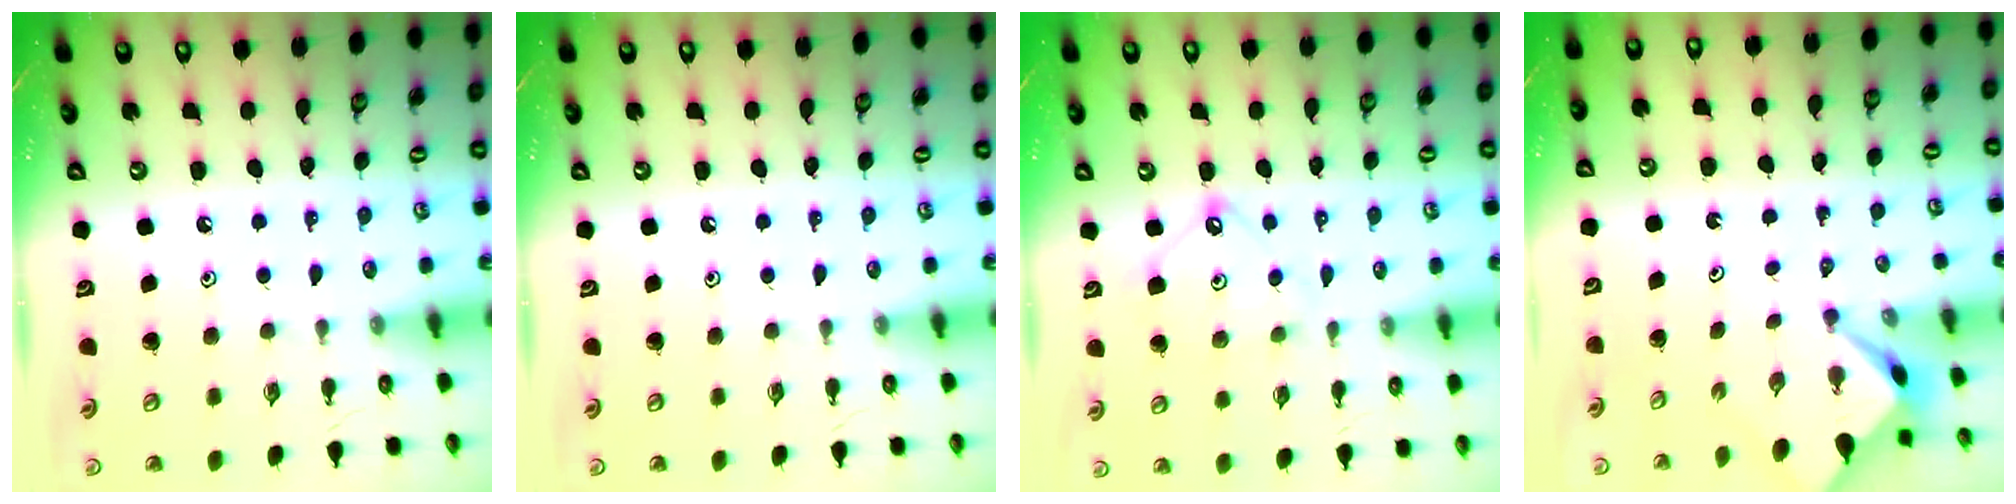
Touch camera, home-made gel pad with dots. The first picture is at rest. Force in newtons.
{"total": 0.0}
{"total": 9.6, "press": 9.5, "slide": 1.0}
{"total": 2.9, "press": 2.9, "slide": 0.4}